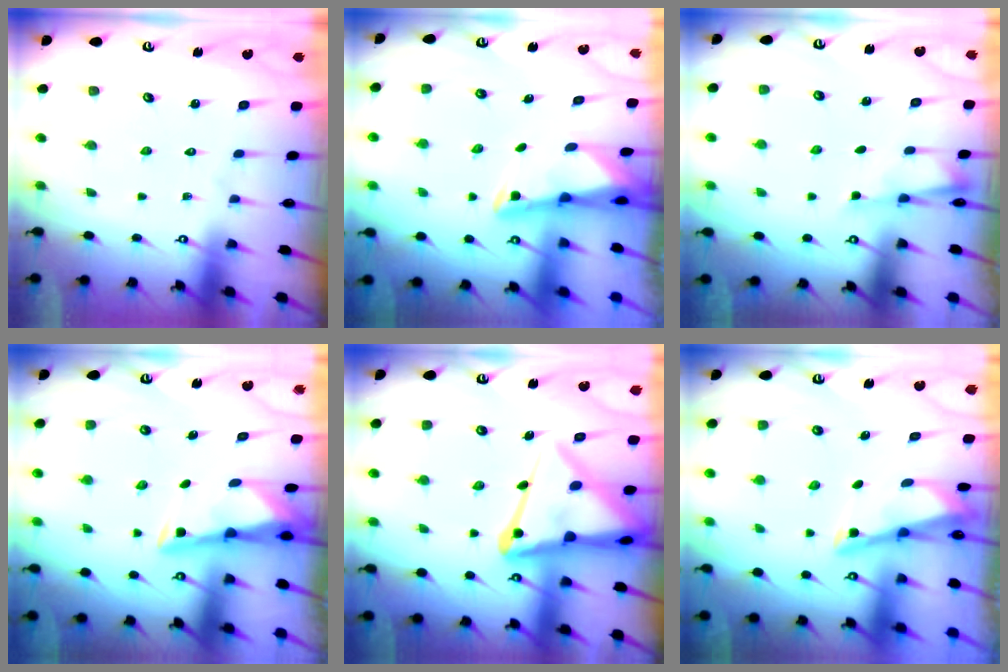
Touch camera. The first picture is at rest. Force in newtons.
{"total": 2.6, "press": 2.5, "slide": 0.6}
{"total": 2.3, "press": 2.2, "slide": 0.4}
{"total": 3.0, "press": 2.9, "slide": 0.4}
{"total": 17.2, "press": 17.2, "slide": 1.5}
{"total": 2.9, "press": 2.9, "slide": 0.3}